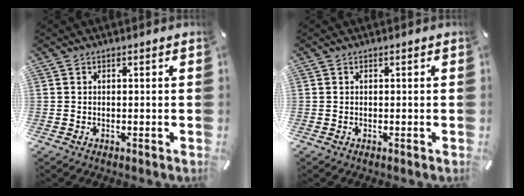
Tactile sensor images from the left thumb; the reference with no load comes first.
{"total": 0.0}